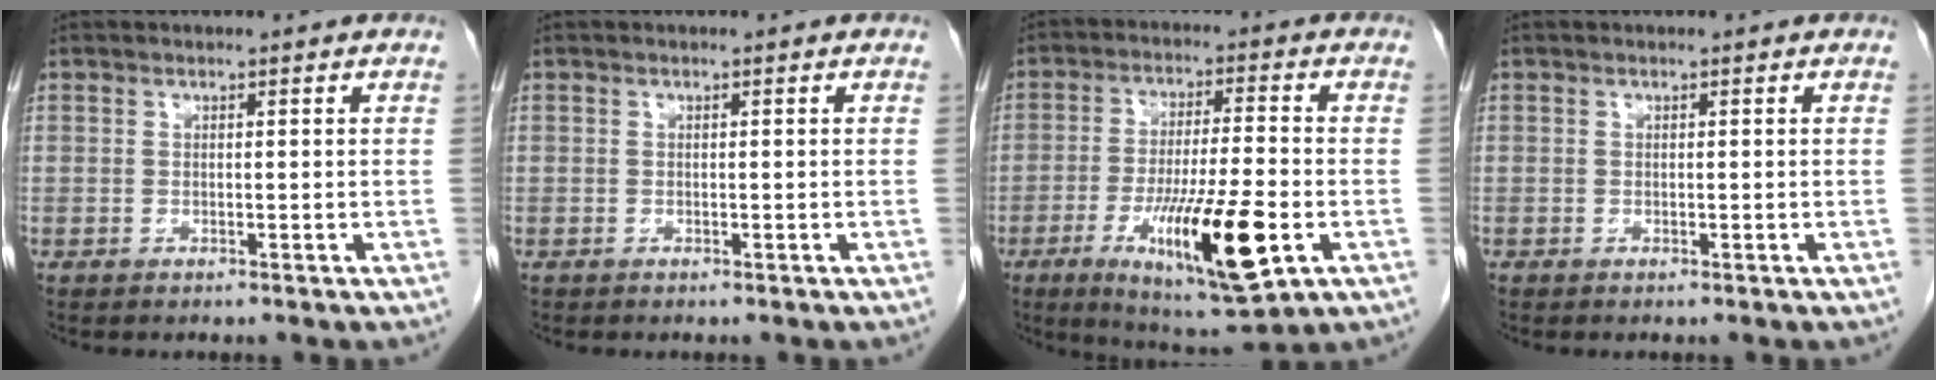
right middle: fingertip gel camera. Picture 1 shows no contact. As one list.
[{"total": 0.0}, {"total": 16.6, "force": [-5.7, 2.2, 15.4], "torque": [-0.272, -0.029, -0.085]}, {"total": 0.0}]